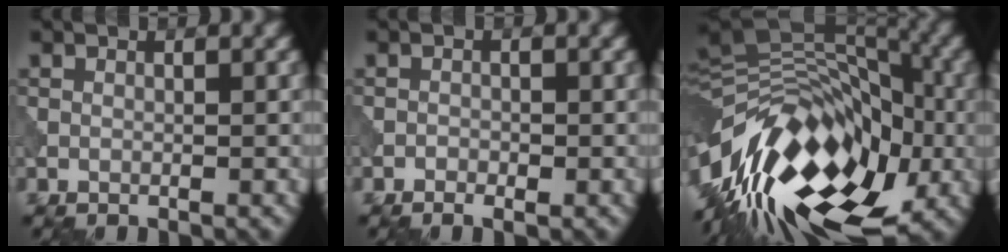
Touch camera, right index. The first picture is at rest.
{"total": 0.9, "force": [-0.5, 0.5, 0.5], "torque": [-0.007, 0.000, -0.010]}
{"total": 16.7, "force": [-6.5, 8.8, 12.6], "torque": [-0.228, 0.018, -0.127]}